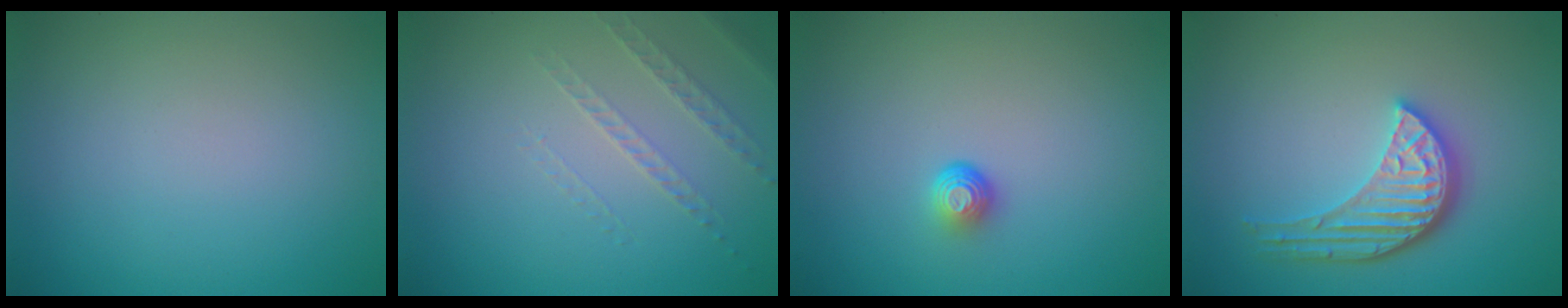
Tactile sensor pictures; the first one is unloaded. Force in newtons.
{"total": 1.3, "press": 0.9, "slide": 0.9}
{"total": 1.5, "press": 1.0, "slide": 1.2}
{"total": 4.5, "press": 3.7, "slide": 2.6}